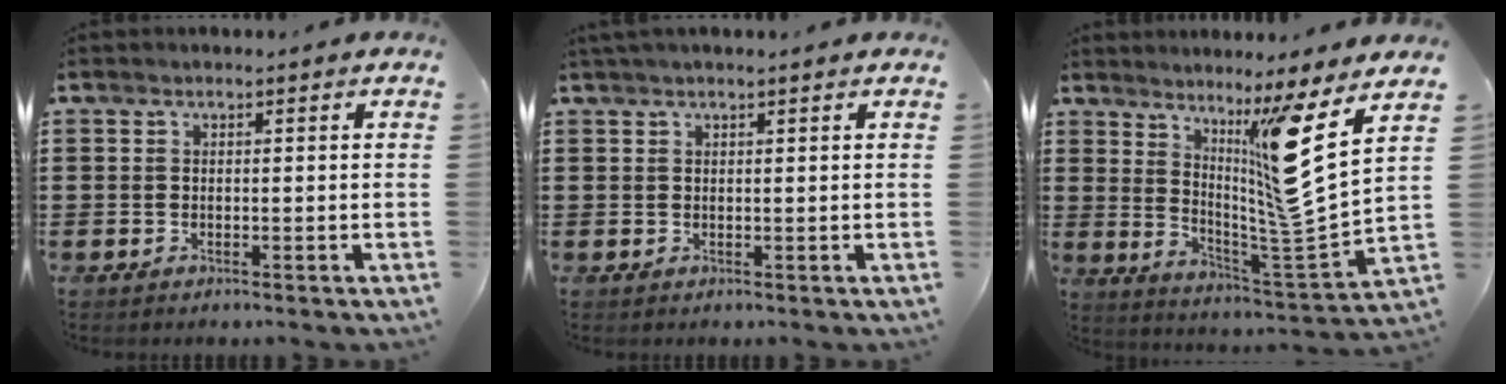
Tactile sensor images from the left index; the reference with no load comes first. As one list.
[{"total": 0.8, "force": [0.6, 0.1, 0.5], "torque": [-0.011, 0.000, 0.012]}, {"total": 10.7, "force": [5.9, -1.4, 8.9], "torque": [-0.151, -0.069, 0.080]}]